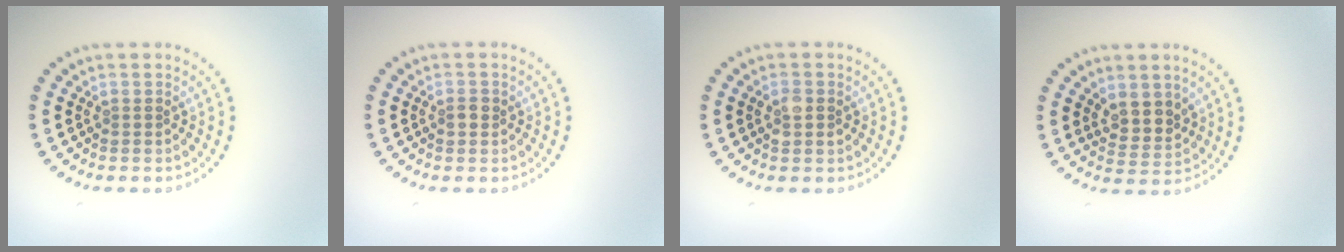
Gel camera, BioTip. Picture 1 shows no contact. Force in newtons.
{"total": 1.0, "press": 1.0, "slide": 0.0}
{"total": 1.5, "press": 1.5, "slide": 0.1}
{"total": 2.7, "press": 2.3, "slide": 1.5}